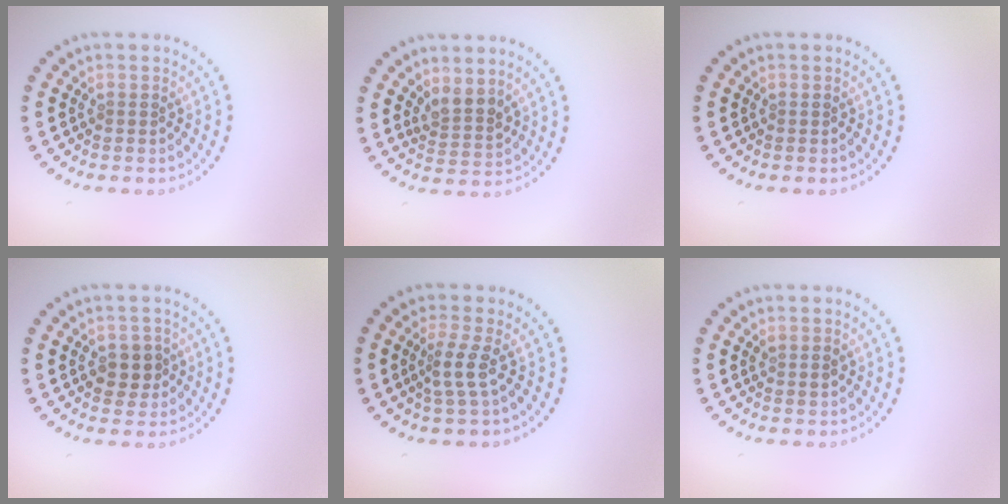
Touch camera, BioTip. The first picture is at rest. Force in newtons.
{"total": 2.2, "press": 1.9, "slide": 1.2}
{"total": 0.0}
{"total": 2.6, "press": 2.5, "slide": 0.7}
{"total": 2.2, "press": 1.5, "slide": 1.6}
{"total": 0.8, "press": 0.8, "slide": 0.2}